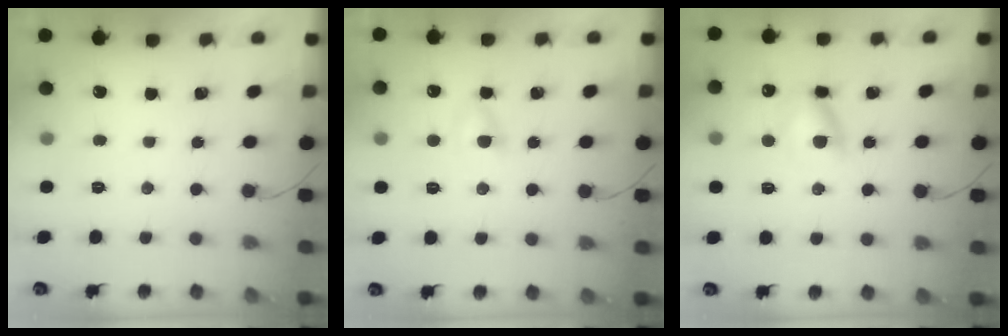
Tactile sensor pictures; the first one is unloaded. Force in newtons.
{"total": 2.8, "press": 2.6, "slide": 1.1}
{"total": 8.3, "press": 8.1, "slide": 1.5}